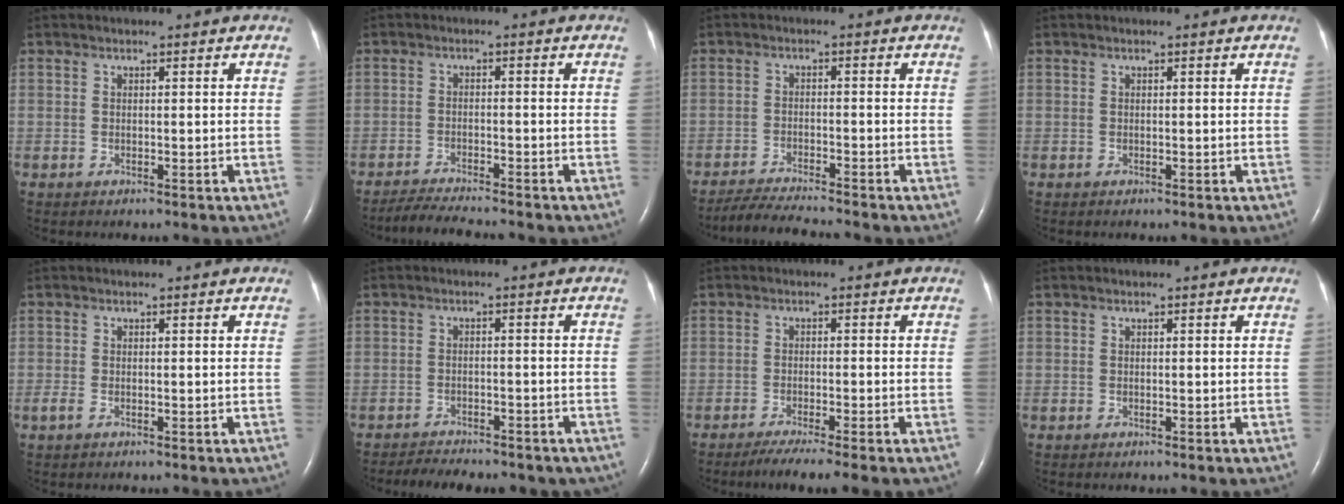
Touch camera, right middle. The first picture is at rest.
{"total": 5.7, "force": [-5.3, -0.3, 2.0], "torque": [-0.038, -0.021, -0.091]}
{"total": 6.3, "force": [-5.9, -0.7, 2.0], "torque": [-0.036, -0.020, -0.103]}
{"total": 0.0}
{"total": 1.2, "force": [-0.5, 0.5, 0.9], "torque": [-0.028, -0.004, -0.009]}
{"total": 9.7, "force": [-8.4, 2.8, 4.0], "torque": [-0.063, 0.003, -0.105]}
{"total": 6.0, "force": [-4.6, -0.7, 3.8], "torque": [-0.054, -0.015, -0.074]}
{"total": 0.0}